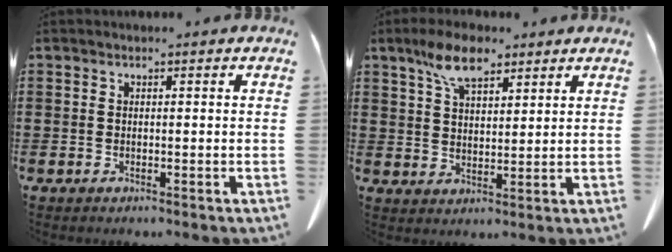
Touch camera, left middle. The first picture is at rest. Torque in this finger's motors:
{"motor_torque": [2.14, 0.00, 0.75, 0.21]}